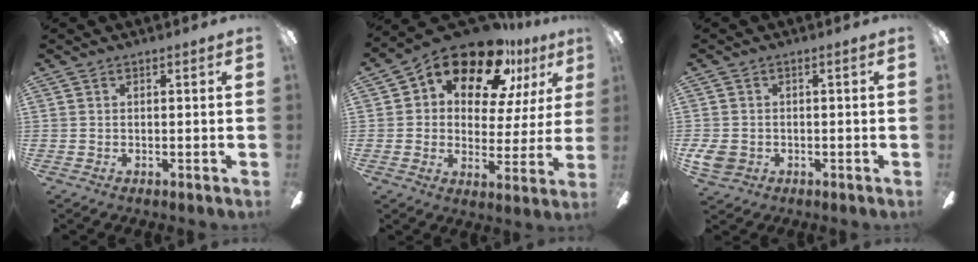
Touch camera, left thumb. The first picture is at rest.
{"total": 17.6, "force": [12.3, 8.6, 9.2], "torque": [-0.160, -0.074, 0.213]}
{"total": 4.2, "force": [-1.4, 3.3, 2.3], "torque": [-0.063, -0.001, -0.030]}